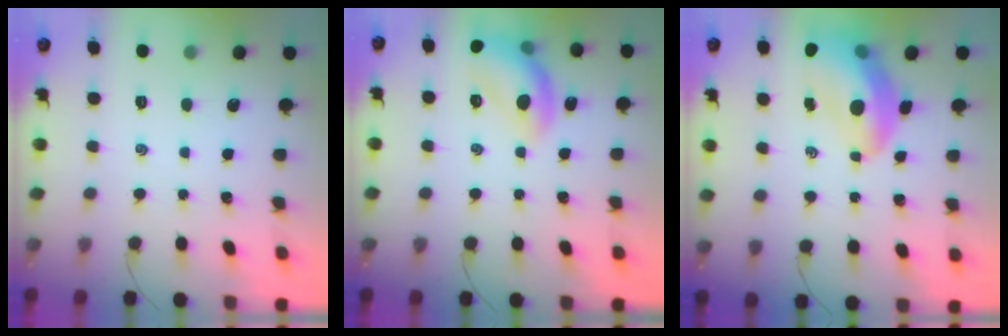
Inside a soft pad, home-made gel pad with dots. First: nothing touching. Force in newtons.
{"total": 13.2, "press": 13.1, "slide": 1.5}
{"total": 13.3, "press": 12.8, "slide": 3.7}